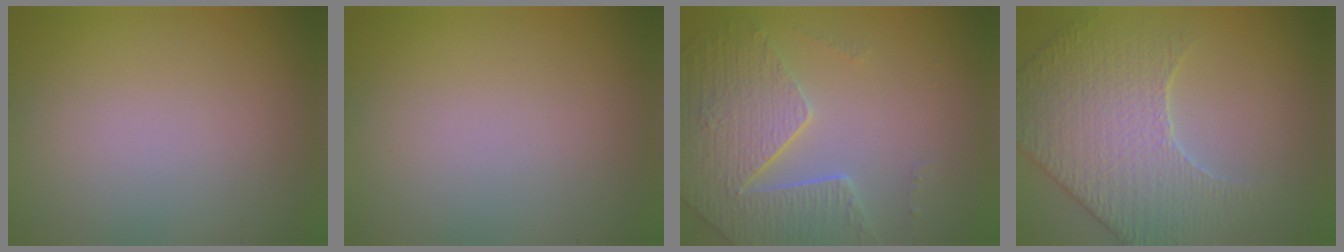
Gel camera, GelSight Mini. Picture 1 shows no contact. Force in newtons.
{"total": 0.0}
{"total": 5.2, "press": 4.6, "slide": 2.5}
{"total": 5.0, "press": 4.9, "slide": 0.8}